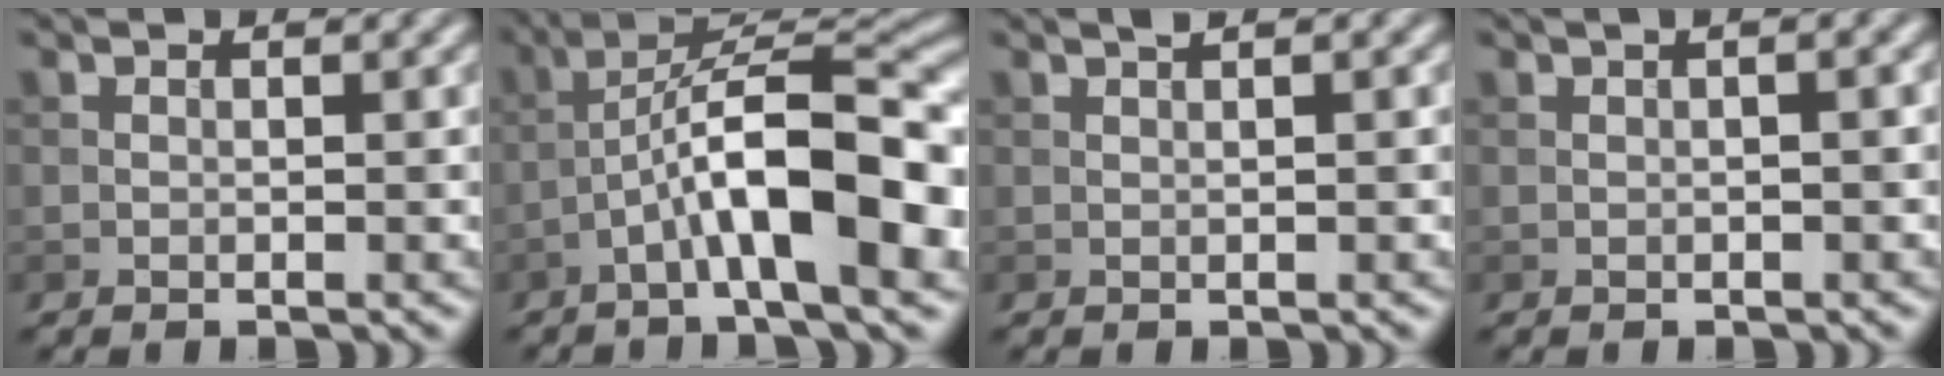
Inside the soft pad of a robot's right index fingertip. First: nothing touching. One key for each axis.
{"total": 11.0, "fx": -3.4, "fy": 2.7, "fz": 10.0, "tx": -0.162, "ty": 0.028, "tz": -0.057}
{"total": 1.8, "fx": 0.9, "fy": 0.5, "fz": 1.5, "tx": -0.017, "ty": -0.001, "tz": 0.006}
{"total": 2.7, "fx": 0.8, "fy": 0.9, "fz": 2.4, "tx": -0.019, "ty": 0.002, "tz": 0.000}